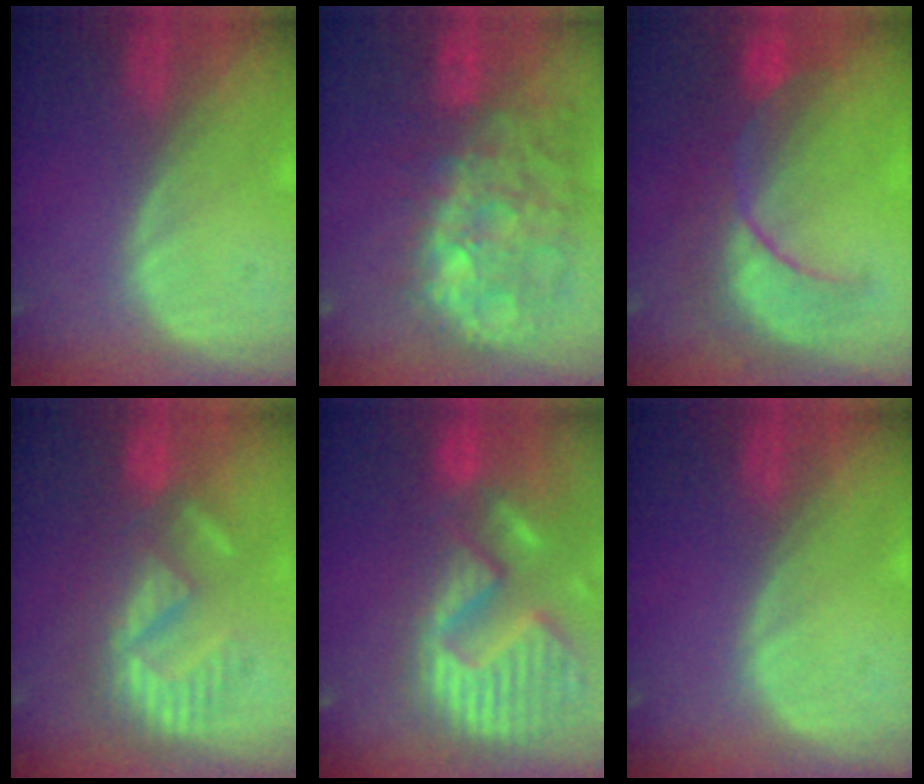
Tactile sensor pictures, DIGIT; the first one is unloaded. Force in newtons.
{"total": 12.0, "press": 11.1, "slide": 4.7}
{"total": 8.2, "press": 8.1, "slide": 0.8}
{"total": 9.2, "press": 8.0, "slide": 4.6}
{"total": 14.4, "press": 12.0, "slide": 7.9}
{"total": 0.0}